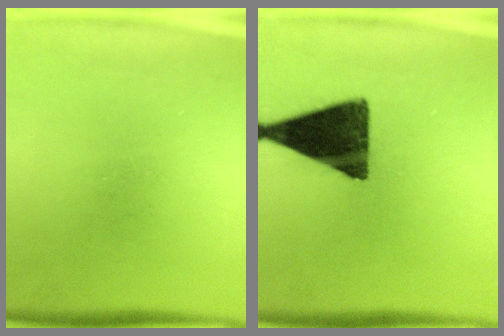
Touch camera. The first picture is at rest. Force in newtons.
{"total": 15.5}